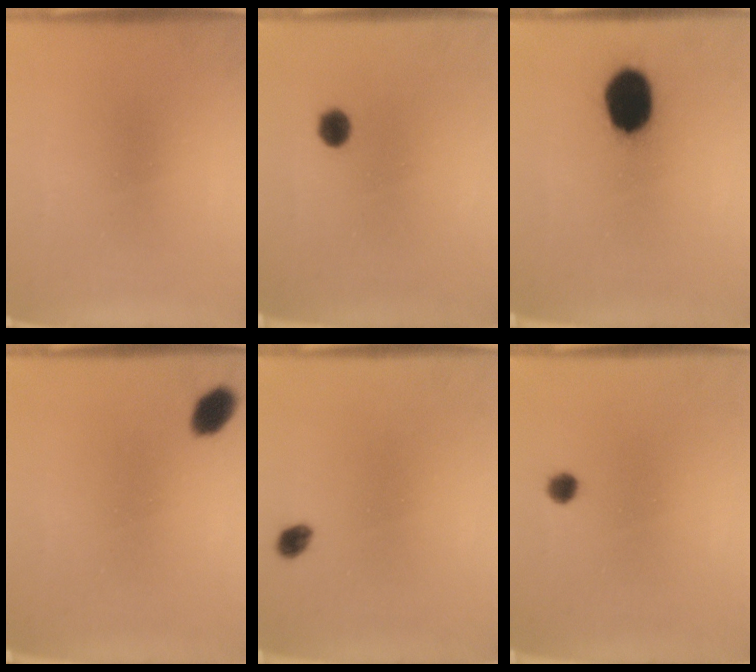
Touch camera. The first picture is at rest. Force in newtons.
{"total": 2.5}
{"total": 14.1}
{"total": 4.2}
{"total": 1.9}
{"total": 1.8}